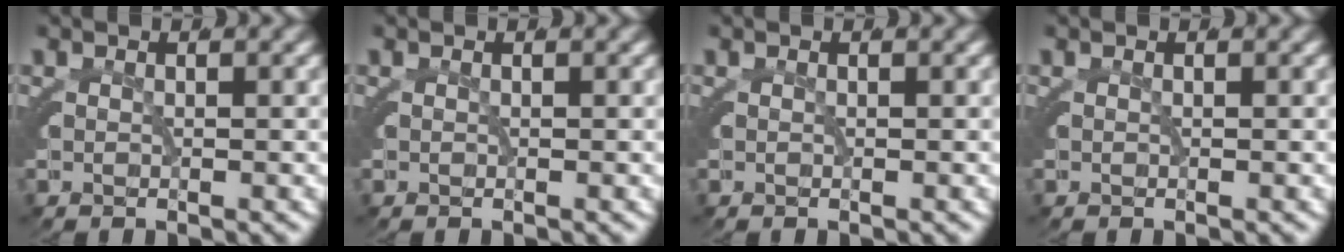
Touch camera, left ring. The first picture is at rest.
{"total": 0.0}
{"total": 0.0}
{"total": 0.0}